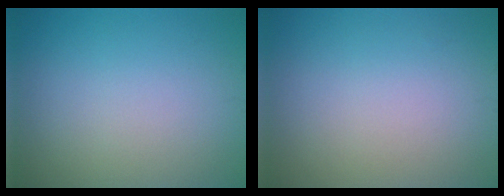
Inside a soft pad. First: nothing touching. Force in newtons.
{"total": 0.0}